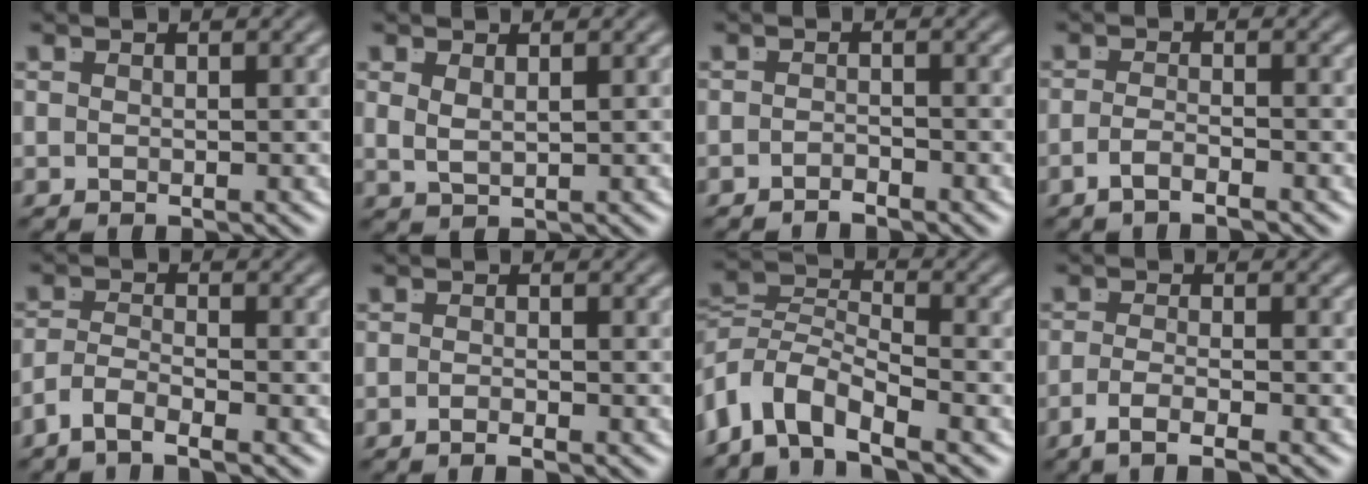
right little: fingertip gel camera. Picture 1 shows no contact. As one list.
[{"total": 1.2, "force": [0.7, 0.2, 0.9], "torque": [-0.025, -0.012, 0.028]}, {"total": 1.6, "force": [-1.4, -0.7, 0.0], "torque": [0.005, -0.007, -0.023]}, {"total": 2.2, "force": [-1.9, -0.6, 0.9], "torque": [-0.017, -0.008, -0.030]}, {"total": 3.0, "force": [-2.5, 0.7, 1.6], "torque": [-0.036, -0.016, -0.040]}, {"total": 1.3, "force": [-1.1, -0.6, 0.4], "torque": [-0.006, -0.002, -0.021]}, {"total": 6.9, "force": [-3.1, 4.7, 4.0], "torque": [-0.104, -0.033, -0.047]}, {"total": 2.9, "force": [-2.3, -0.4, 1.8], "torque": [-0.037, -0.013, -0.033]}]